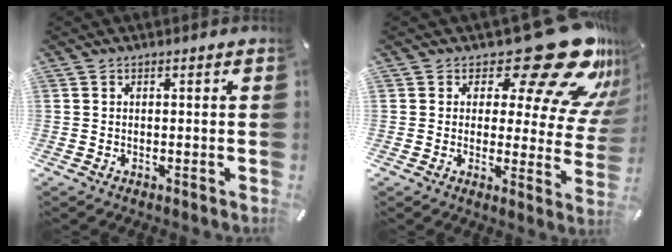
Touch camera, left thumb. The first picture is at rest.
{"total": 23.6, "force": [14.1, 9.9, 16.1], "torque": [-0.200, -0.096, 0.230]}